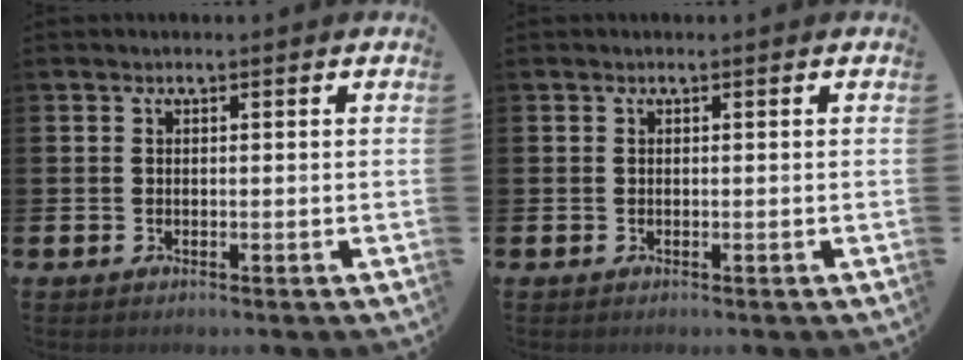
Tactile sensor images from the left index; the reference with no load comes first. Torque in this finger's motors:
{"motor_torque": [-0.02, 0.05, 0.01, 0.01]}